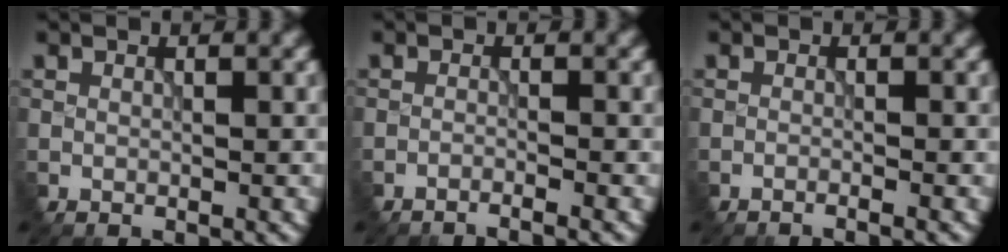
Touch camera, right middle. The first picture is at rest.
{"total": 1.9, "force": [-1.7, -0.1, 0.8], "torque": [-0.014, 0.001, -0.041]}
{"total": 1.2, "force": [-1.1, -0.1, 0.7], "torque": [-0.008, 0.003, -0.029]}